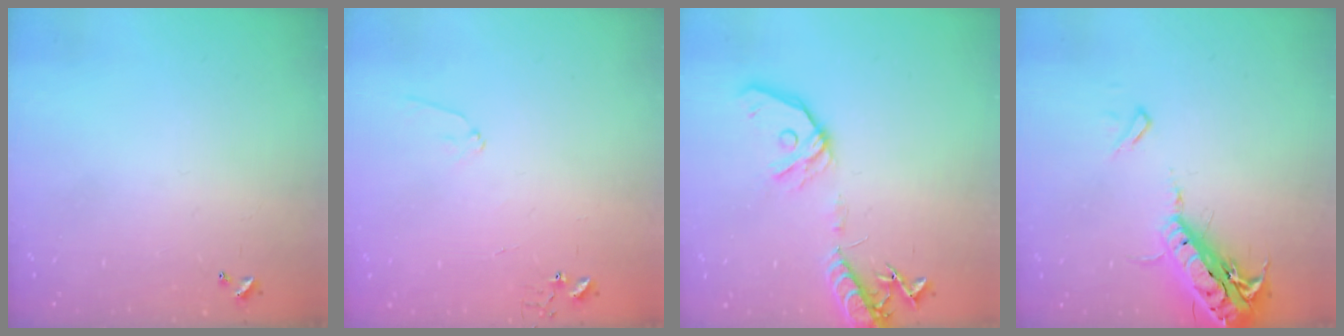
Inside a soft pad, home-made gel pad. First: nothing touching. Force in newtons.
{"total": 6.5, "press": 6.5, "slide": 0.6}
{"total": 15.4, "press": 15.2, "slide": 2.8}
{"total": 19.4, "press": 19.0, "slide": 4.2}